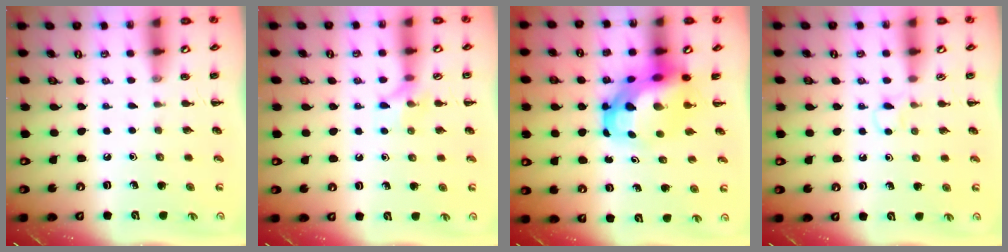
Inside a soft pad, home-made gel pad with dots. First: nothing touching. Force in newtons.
{"total": 6.7, "press": 6.7, "slide": 0.8}
{"total": 7.0, "press": 6.7, "slide": 1.8}
{"total": 2.8, "press": 2.6, "slide": 1.2}